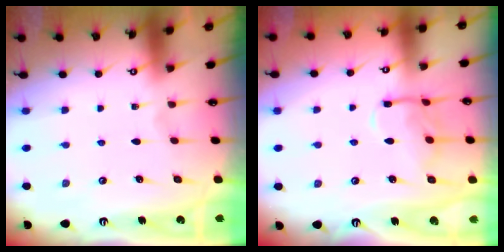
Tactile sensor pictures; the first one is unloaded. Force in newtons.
{"total": 9.3, "press": 9.3, "slide": 0.5}